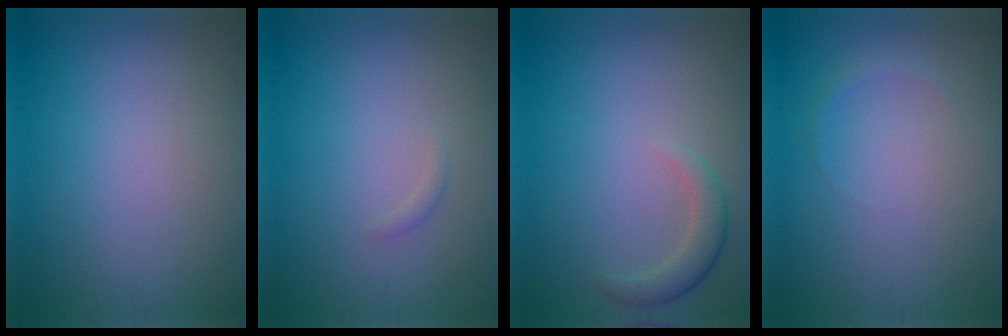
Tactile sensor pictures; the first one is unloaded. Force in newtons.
{"total": 0.6, "press": 0.6, "slide": 0.0}
{"total": 2.3, "press": 2.3, "slide": 0.3}
{"total": 0.7, "press": 0.7, "slide": 0.1}